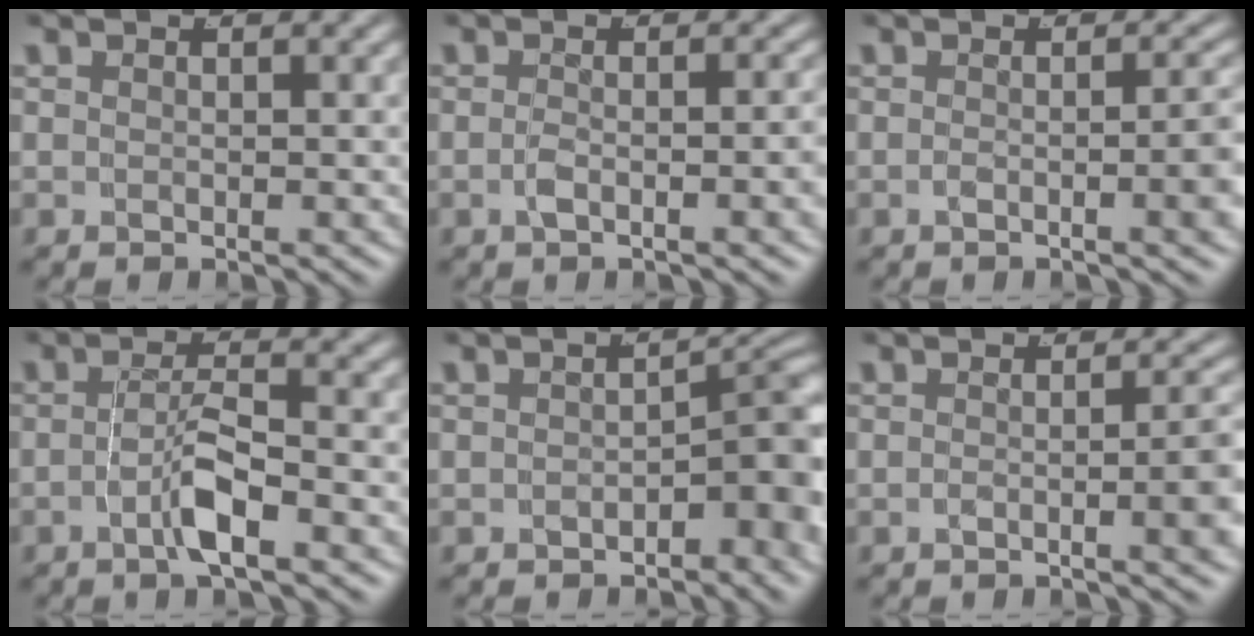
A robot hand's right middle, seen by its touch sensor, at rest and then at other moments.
{"total": 2.2, "force": [-1.3, -0.2, 1.8], "torque": [-0.031, -0.005, -0.017]}
{"total": 3.1, "force": [-1.1, 0.2, 2.9], "torque": [-0.035, -0.004, -0.015]}
{"total": 3.3, "force": [-1.9, 0.2, 2.7], "torque": [-0.045, 0.000, -0.030]}
{"total": 4.6, "force": [-2.0, 2.0, 3.6], "torque": [-0.024, 0.003, -0.029]}
{"total": 3.5, "force": [-1.1, 0.4, 3.3], "torque": [-0.040, -0.004, -0.015]}